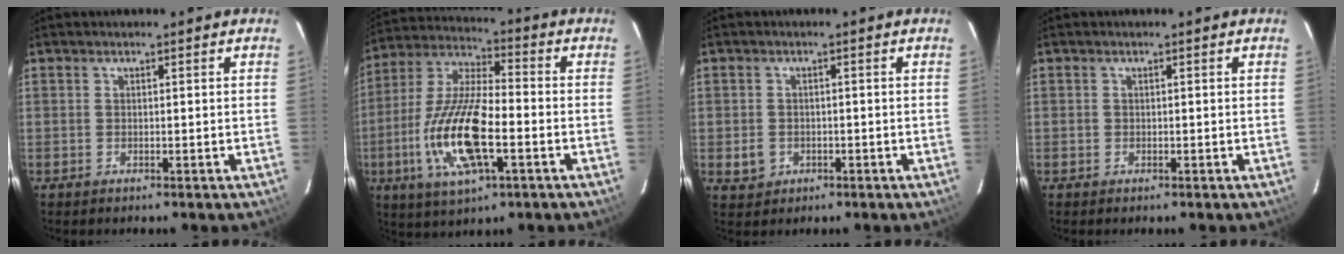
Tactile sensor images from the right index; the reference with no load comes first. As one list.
[{"total": 17.0, "force": [-4.9, 5.7, 15.2], "torque": [-0.319, -0.010, -0.095]}, {"total": 3.4, "force": [-0.8, 3.2, 1.1], "torque": [-0.027, 0.004, -0.004]}, {"total": 0.6, "force": [-0.2, 0.5, 0.0], "torque": [0.002, 0.000, -0.003]}]